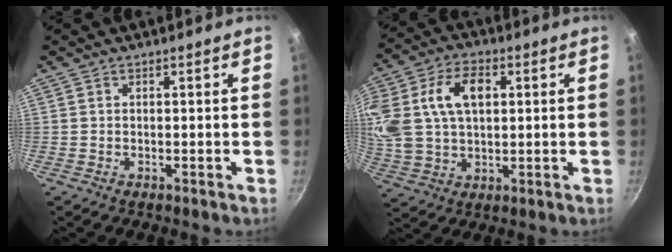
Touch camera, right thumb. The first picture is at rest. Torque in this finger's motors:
{"motor_torque": [1.28, 3.03, 1.59, 0.34, 0.22]}